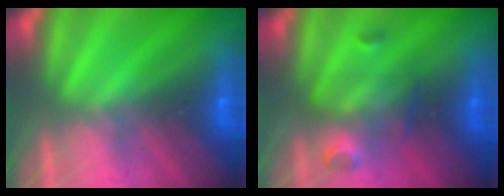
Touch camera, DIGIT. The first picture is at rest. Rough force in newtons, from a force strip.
{"total": 2.9}